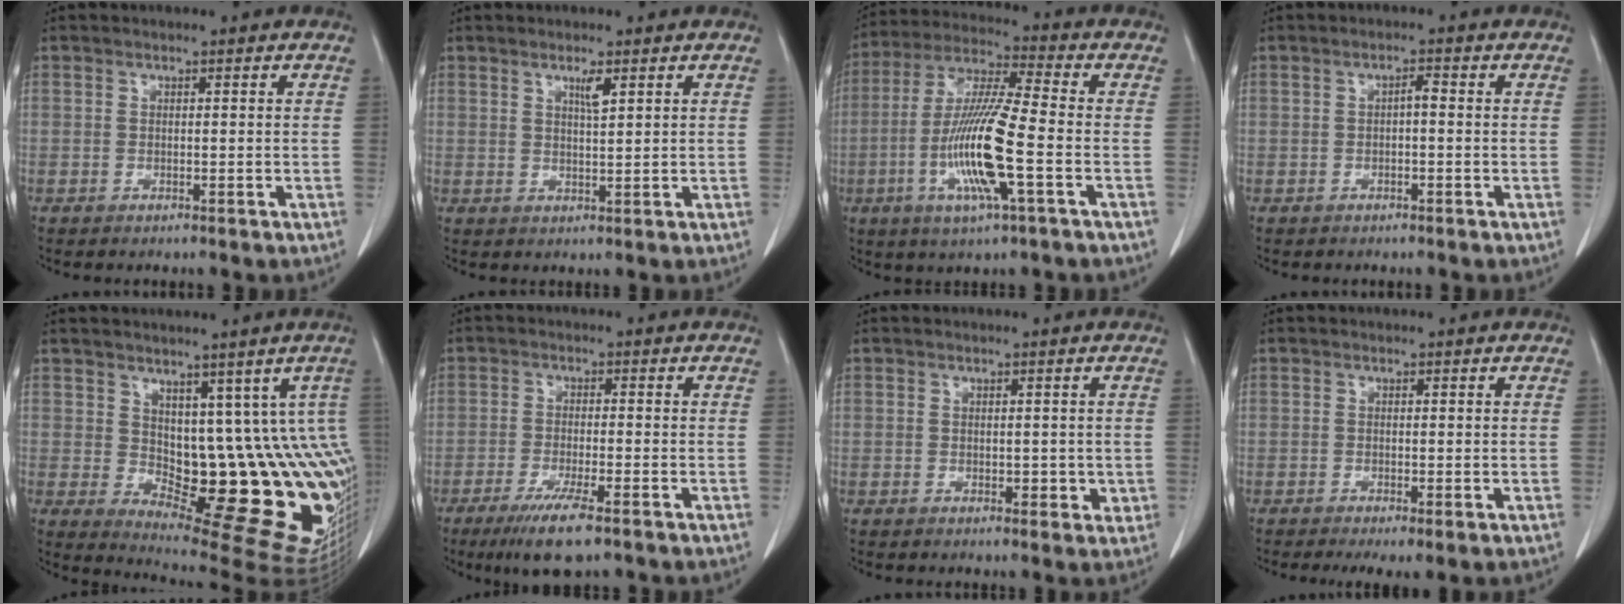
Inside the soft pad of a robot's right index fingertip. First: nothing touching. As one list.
[{"total": 2.3, "force": [1.4, 0.2, 1.8], "torque": [-0.035, -0.003, 0.028]}, {"total": 14.0, "force": [-3.7, 0.7, 13.5], "torque": [-0.275, -0.011, -0.075]}, {"total": 1.3, "force": [0.0, 0.5, 1.2], "torque": [-0.020, 0.005, 0.002]}, {"total": 15.1, "force": [2.7, 6.8, 13.2], "torque": [-0.142, -0.003, 0.054]}, {"total": 6.3, "force": [-4.0, 0.5, 4.8], "torque": [-0.091, -0.017, -0.065]}, {"total": 2.4, "force": [0.0, 1.8, 1.7], "torque": [-0.016, 0.000, 0.006]}, {"total": 3.5, "force": [-1.3, 0.9, 3.1], "torque": [-0.051, -0.007, -0.014]}]